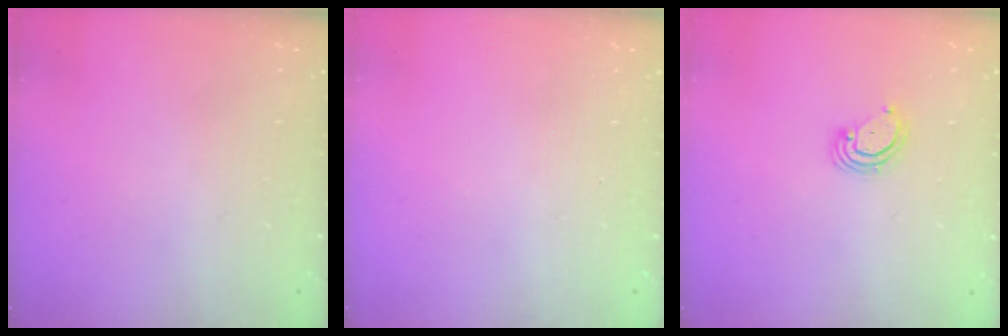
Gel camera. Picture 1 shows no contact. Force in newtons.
{"total": 0.0}
{"total": 3.0, "press": 2.9, "slide": 0.3}